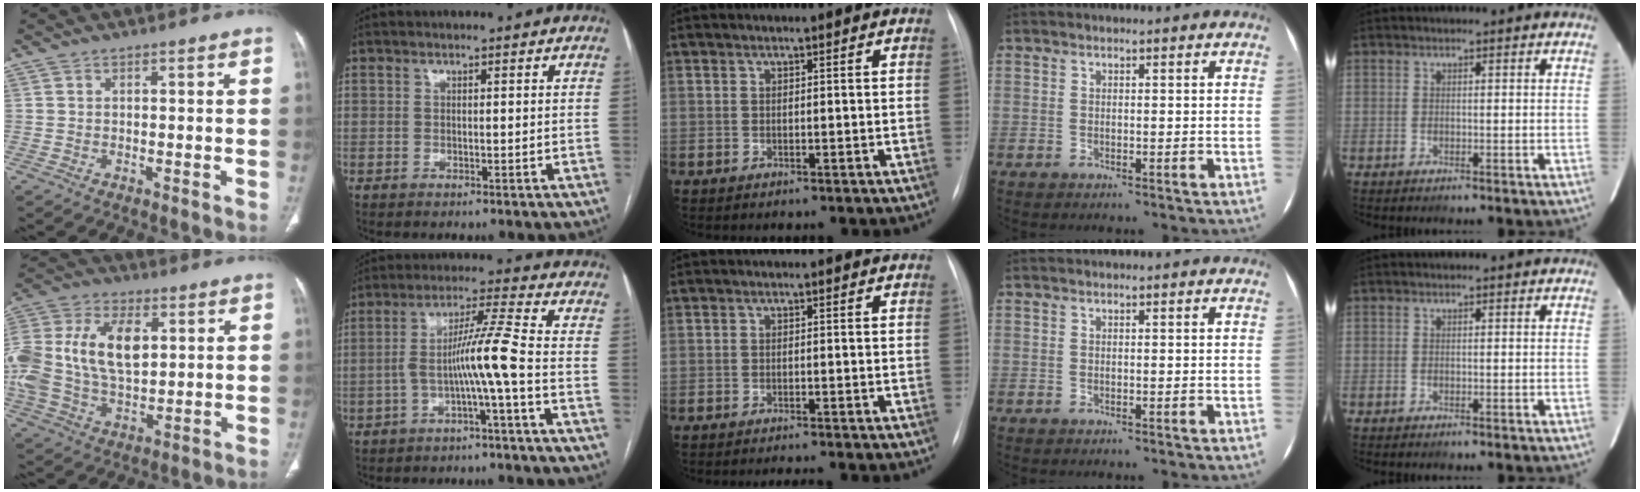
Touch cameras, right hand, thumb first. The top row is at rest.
{"thumb": {"total": 22.3, "force": [3.4, 13.7, 17.3], "torque": [-0.389, 0.012, 0.063]}, "index": {"total": 7.3, "force": [-2.3, -1.7, 6.7], "torque": [-0.124, 0.022, -0.041]}, "middle": {"total": 1.9, "force": [-1.6, -0.4, 0.9], "torque": [-0.008, 0.000, -0.023]}}